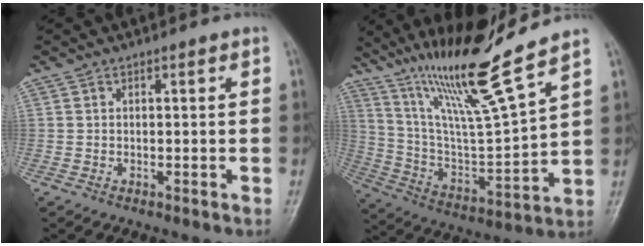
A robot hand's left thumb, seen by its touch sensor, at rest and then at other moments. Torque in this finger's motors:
{"motor_torque": [0.88, -0.08, 1.38, -1.40, 0.48]}